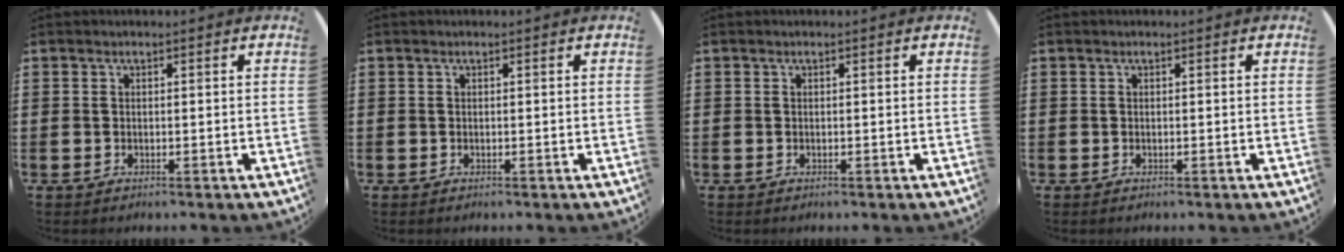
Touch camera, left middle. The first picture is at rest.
{"total": 0.0}
{"total": 0.0}
{"total": 0.0}